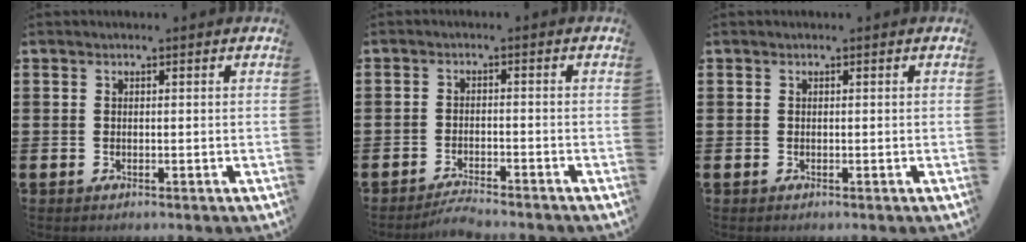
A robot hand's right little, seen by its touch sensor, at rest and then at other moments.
{"total": 2.3, "force": [-2.2, -0.1, 0.4], "torque": [-0.010, 0.006, -0.045]}
{"total": 0.0}